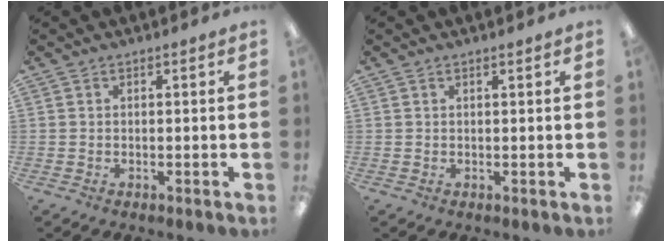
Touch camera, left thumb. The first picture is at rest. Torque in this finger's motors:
{"motor_torque": [-0.24, -0.10, -0.25, 0.07, 0.01]}